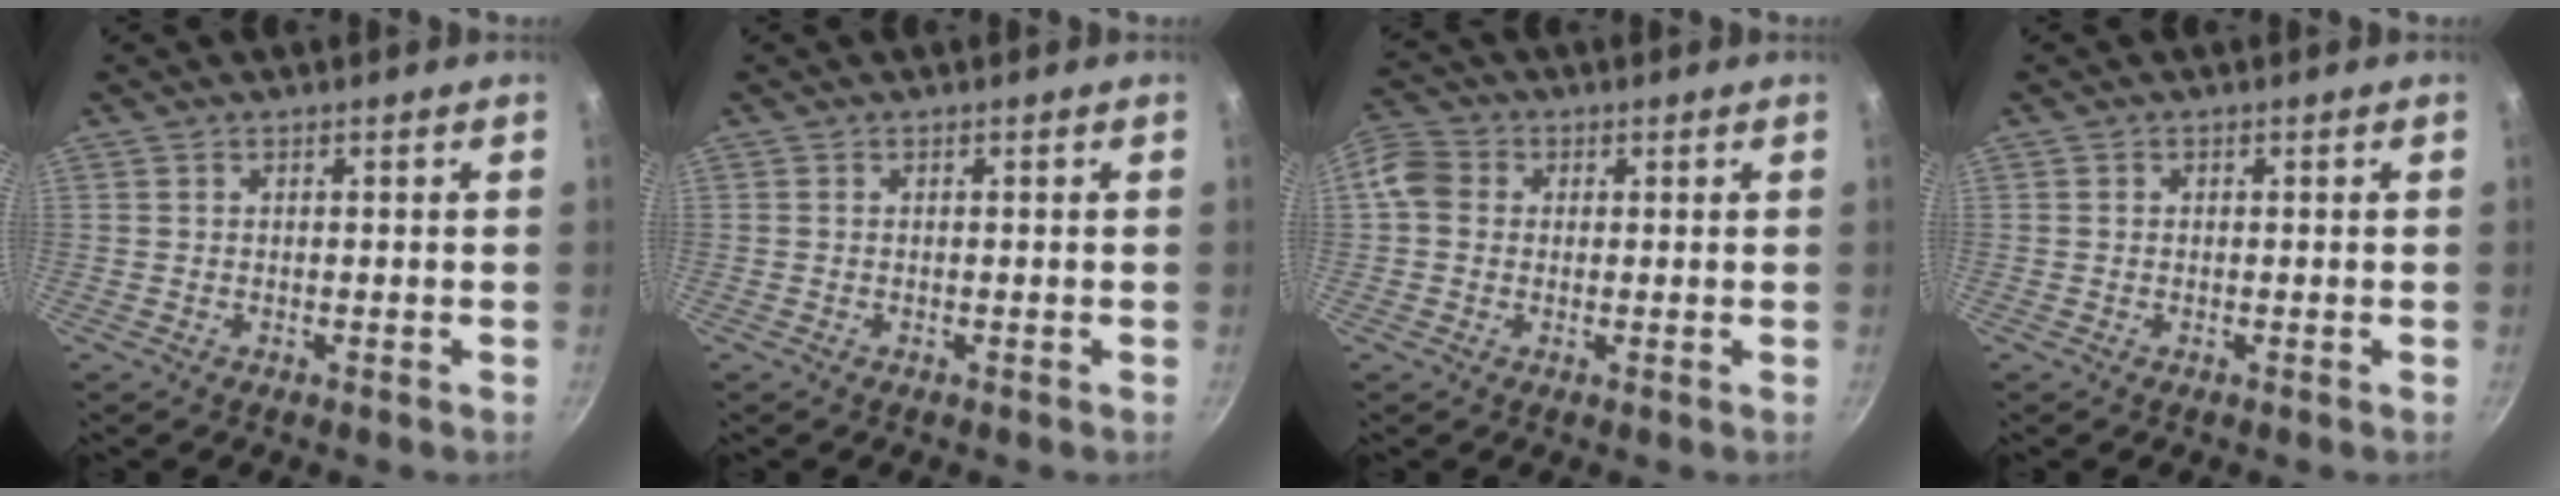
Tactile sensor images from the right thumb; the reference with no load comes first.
{"total": 0.0}
{"total": 7.5, "force": [0.7, 6.5, 3.8], "torque": [-0.061, 0.016, -0.005]}
{"total": 0.5, "force": [0.1, 0.5, 0.1], "torque": [0.001, 0.003, 0.000]}